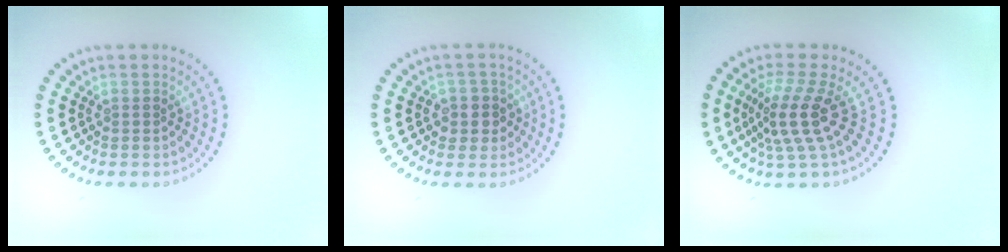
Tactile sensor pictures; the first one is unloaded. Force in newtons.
{"total": 2.1, "press": 2.0, "slide": 0.7}
{"total": 4.1, "press": 2.9, "slide": 2.9}